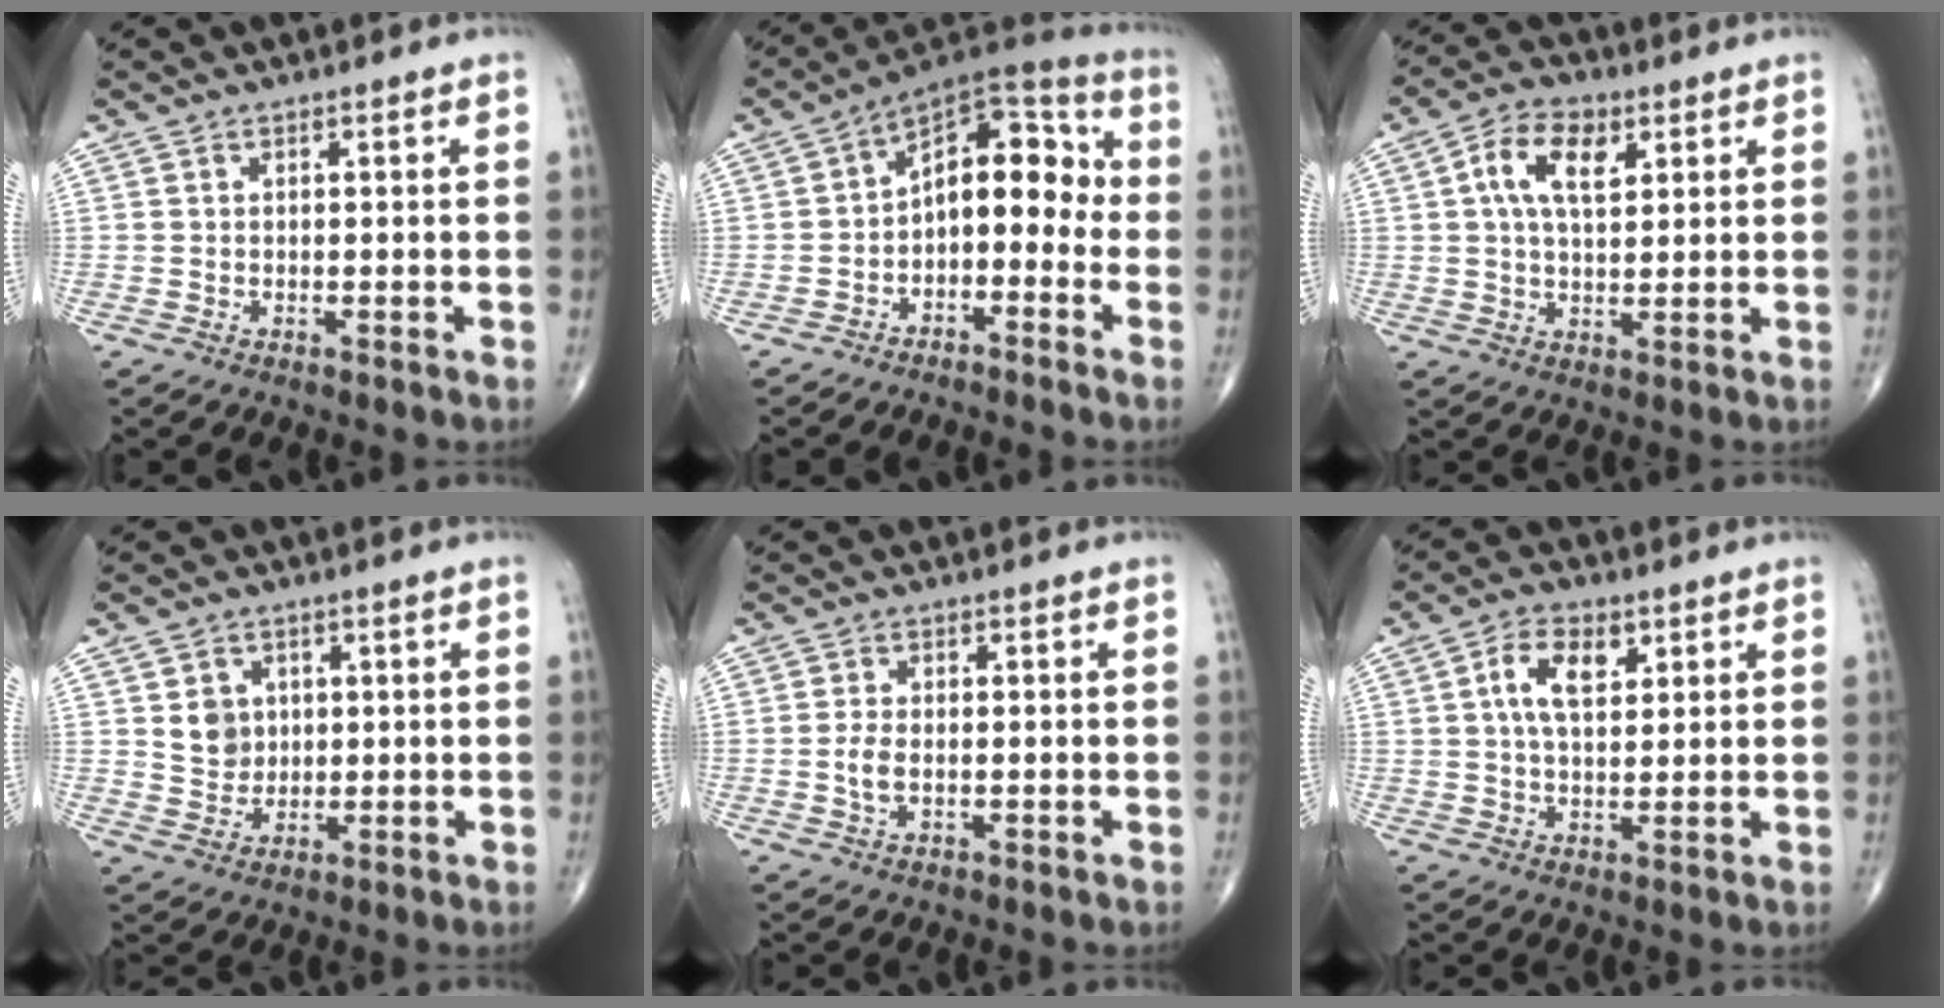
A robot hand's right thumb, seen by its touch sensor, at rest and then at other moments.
{"total": 12.9, "force": [-2.2, 7.7, 10.1], "torque": [-0.114, 0.060, -0.047]}
{"total": 9.2, "force": [3.1, 5.1, 7.0], "torque": [-0.116, 0.001, 0.050]}
{"total": 5.4, "force": [1.4, 4.7, 2.3], "torque": [-0.016, -0.008, 0.029]}
{"total": 3.2, "force": [-0.4, 1.7, 2.6], "torque": [-0.055, -0.001, -0.009]}
{"total": 7.6, "force": [2.7, 4.2, 5.8], "torque": [-0.094, -0.003, 0.046]}